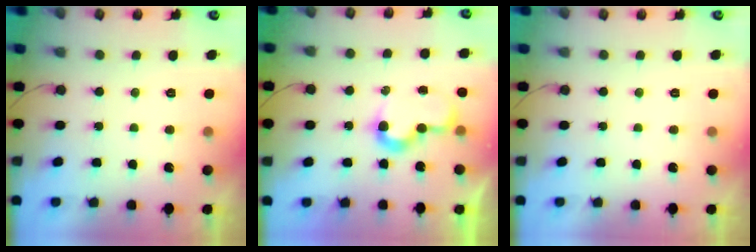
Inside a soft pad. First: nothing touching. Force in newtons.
{"total": 7.6, "press": 7.6, "slide": 0.3}
{"total": 0.0}